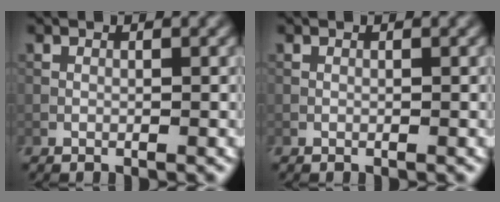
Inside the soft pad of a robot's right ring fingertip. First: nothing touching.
{"total": 0.0}